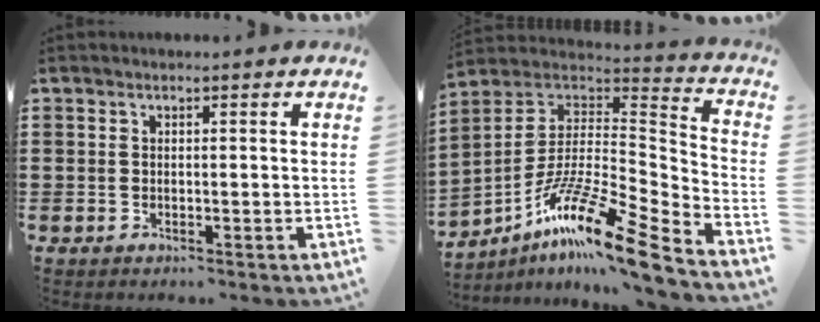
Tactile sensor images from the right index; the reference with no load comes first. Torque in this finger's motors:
{"motor_torque": [-0.86, 1.16, 0.50, 0.09]}